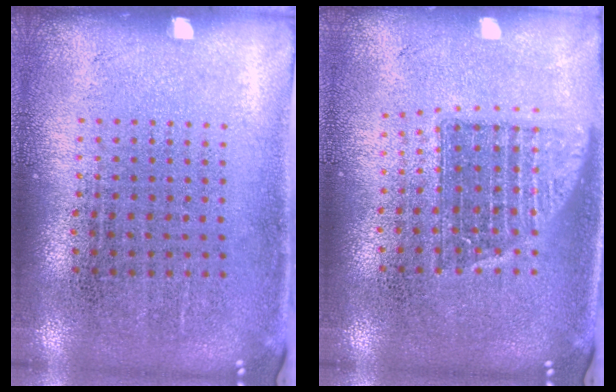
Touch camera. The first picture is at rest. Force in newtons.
{"total": 1.4, "press": 1.1, "slide": 0.8}